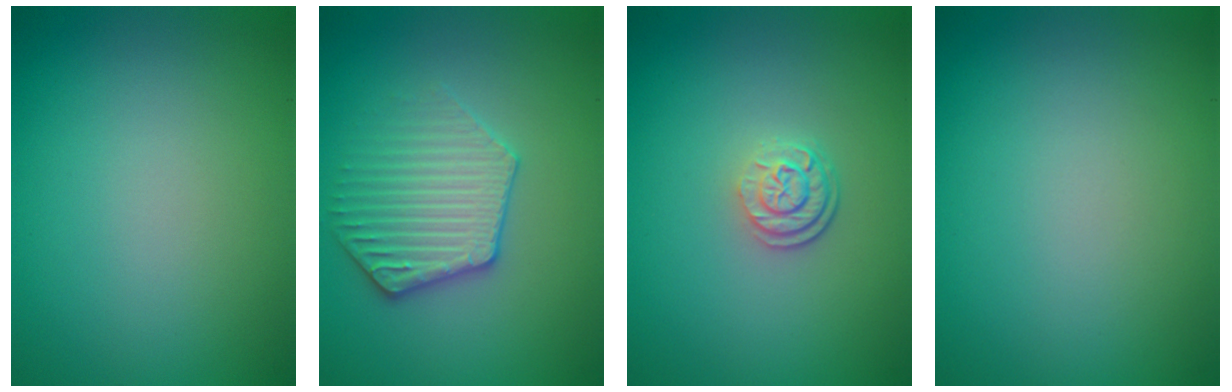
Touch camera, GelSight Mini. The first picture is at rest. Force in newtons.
{"total": 3.6, "press": 3.5, "slide": 0.7}
{"total": 2.7, "press": 2.0, "slide": 1.8}
{"total": 0.0}